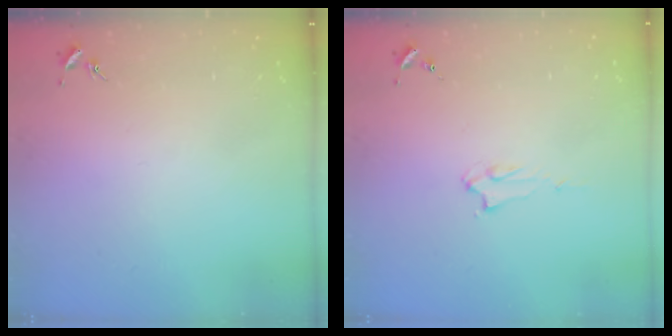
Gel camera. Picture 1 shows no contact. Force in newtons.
{"total": 2.0, "press": 2.0, "slide": 0.2}